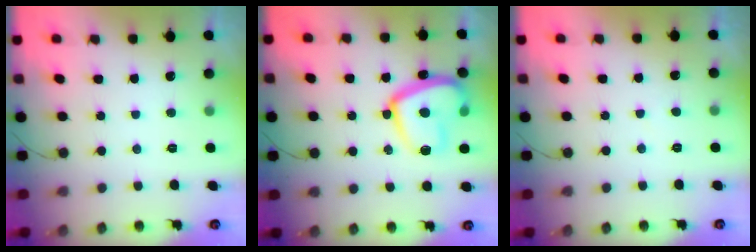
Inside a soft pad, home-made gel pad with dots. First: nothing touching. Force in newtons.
{"total": 18.7, "press": 18.6, "slide": 1.6}
{"total": 1.3, "press": 1.3, "slide": 0.4}